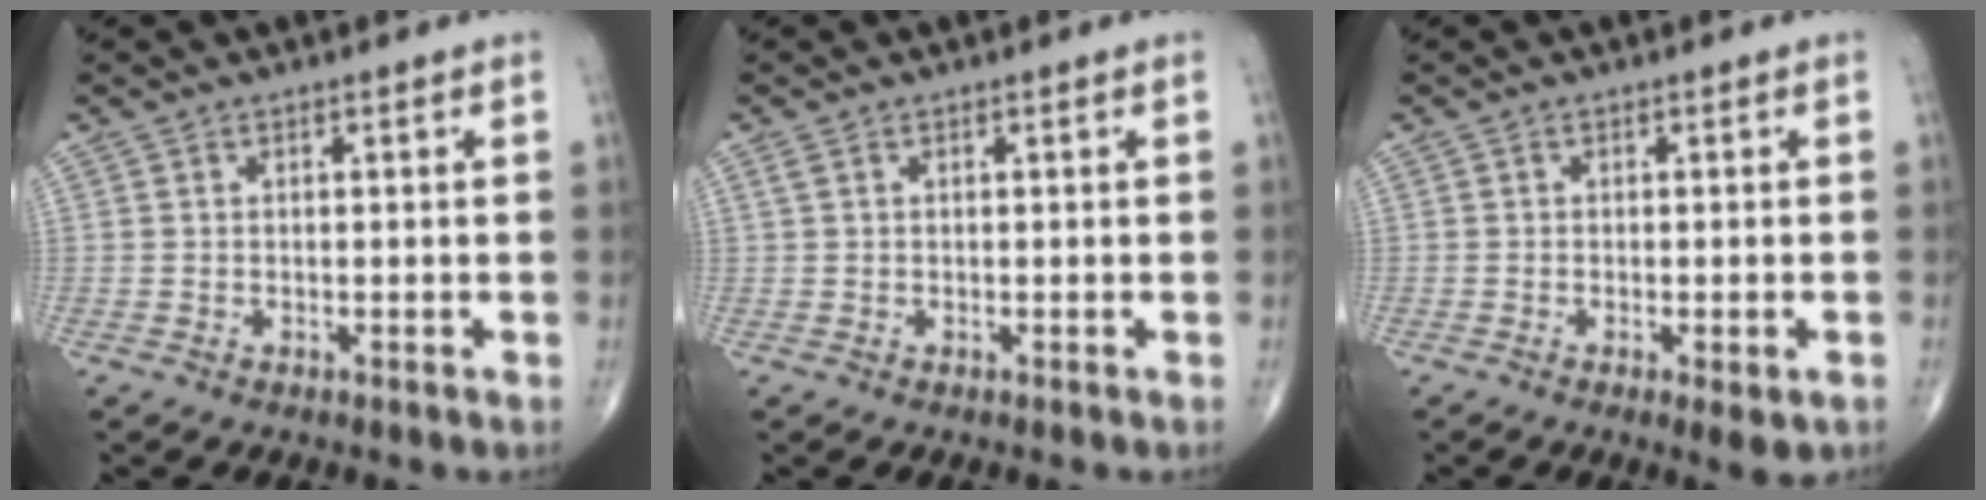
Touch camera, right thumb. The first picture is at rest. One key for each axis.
{"total": 0.9, "fx": 0.4, "fy": 0.5, "fz": 0.6, "tx": -0.020, "ty": 0.012, "tz": 0.012}
{"total": 3.4, "fx": -1.4, "fy": 0.9, "fz": 2.9, "tx": -0.039, "ty": -0.005, "tz": -0.015}